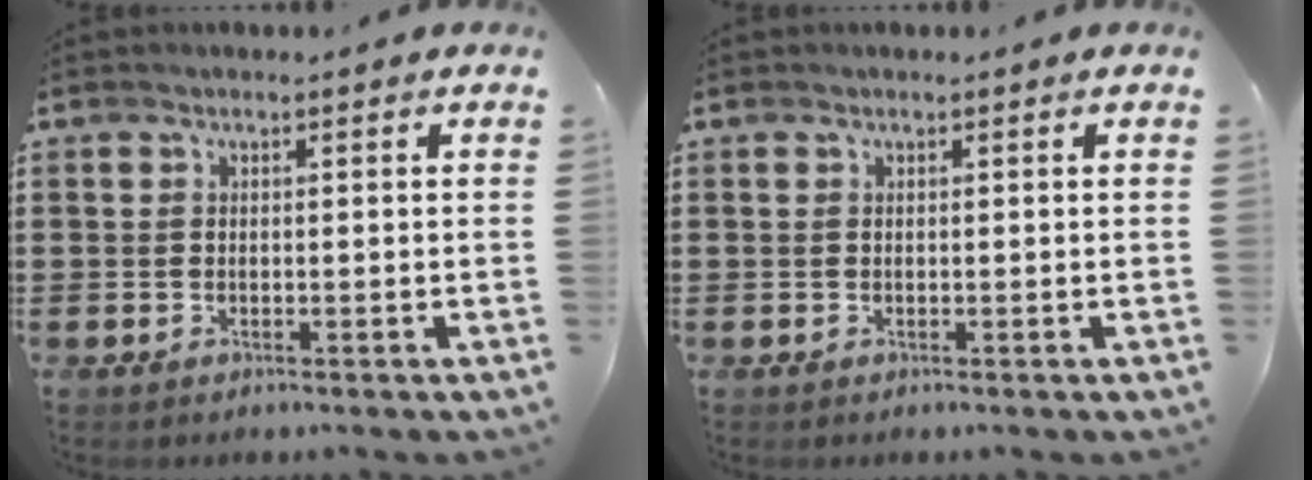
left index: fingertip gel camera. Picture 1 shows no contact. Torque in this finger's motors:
{"motor_torque": [0.28, -0.20, 0.00, -0.03]}